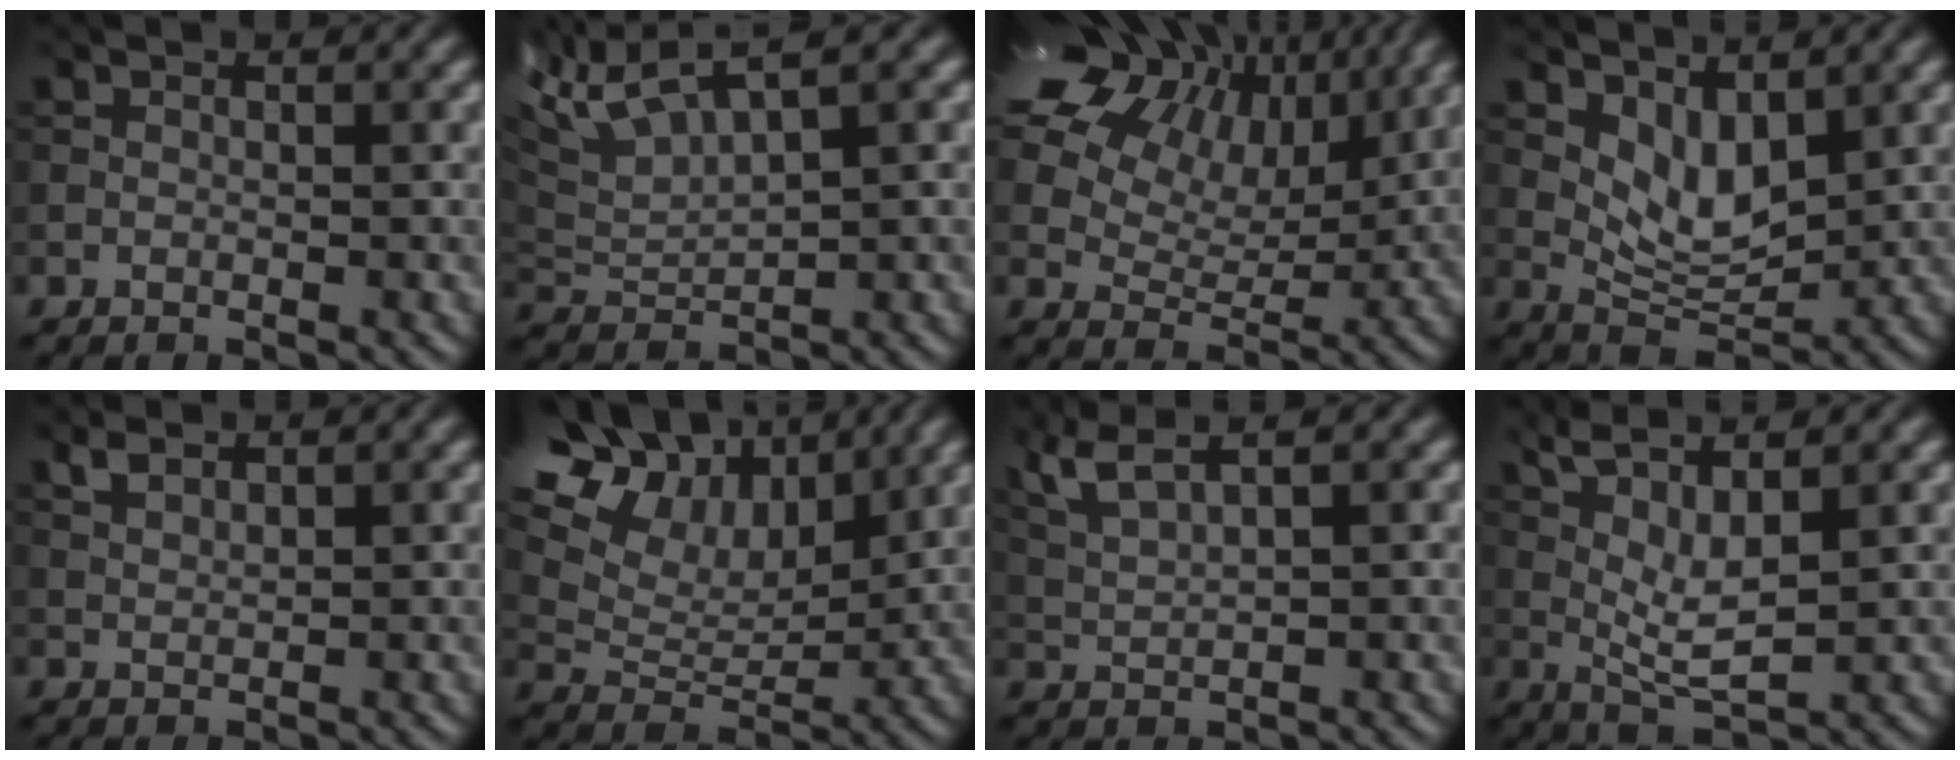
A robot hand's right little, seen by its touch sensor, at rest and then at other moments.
{"total": 4.4, "force": [2.8, 0.8, 3.2], "torque": [-0.089, 0.024, 0.072]}
{"total": 16.2, "force": [8.6, 10.6, 8.7], "torque": [-0.207, 0.057, 0.175]}
{"total": 2.9, "force": [1.2, 1.3, 2.4], "torque": [-0.056, -0.010, 0.044]}
{"total": 0.5, "force": [0.4, -0.3, -0.1], "torque": [-0.015, 0.004, 0.032]}
{"total": 16.3, "force": [10.0, 9.3, 8.9], "torque": [-0.199, 0.058, 0.176]}
{"total": 4.9, "force": [3.3, 1.1, 3.4], "torque": [-0.086, 0.031, 0.066]}
{"total": 4.0, "force": [1.5, 0.1, 3.8], "torque": [-0.091, 0.002, 0.055]}